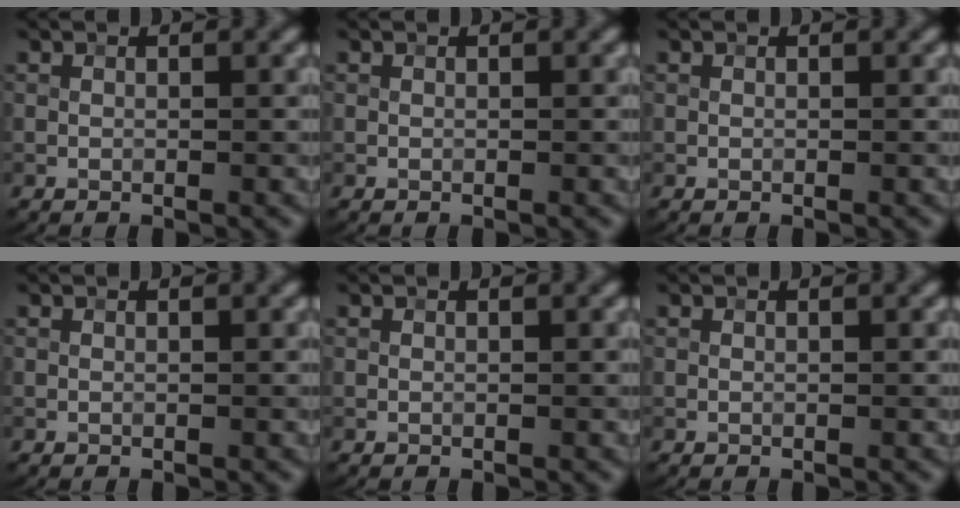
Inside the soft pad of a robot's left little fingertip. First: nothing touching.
{"total": 0.0}
{"total": 0.0}
{"total": 0.0}
{"total": 0.0}
{"total": 0.0}